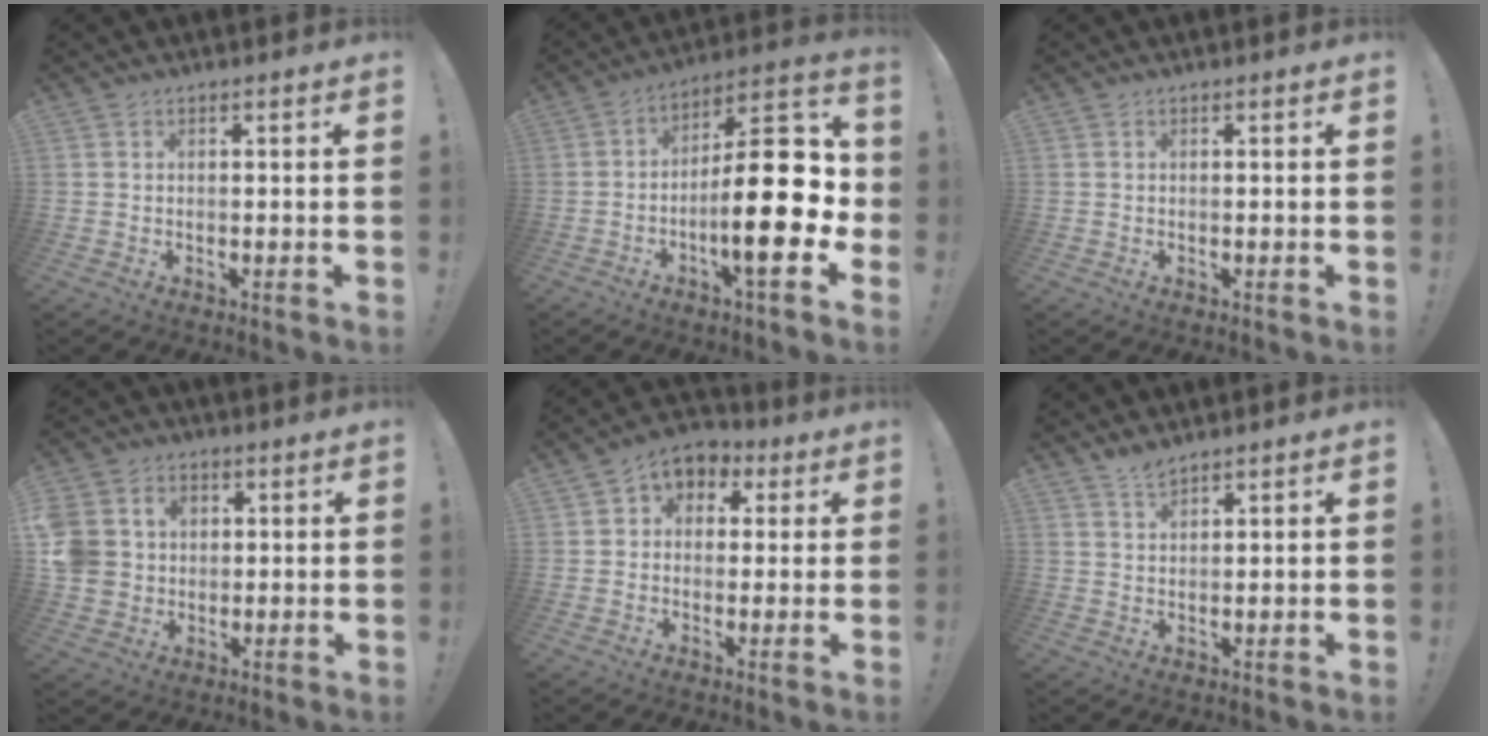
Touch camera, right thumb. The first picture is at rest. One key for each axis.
{"total": 23.3, "fx": -3.5, "fy": 7.2, "fz": 21.9, "tx": -0.342, "ty": 0.024, "tz": -0.051}
{"total": 0.0}
{"total": 9.5, "fx": 1.5, "fy": 8.8, "fz": 3.2, "tx": -0.066, "ty": -0.004, "tz": 0.033}
{"total": 5.5, "fx": 0.4, "fy": 5.0, "fz": 2.3, "tx": -0.026, "ty": 0.005, "tz": 0.013}
{"total": 3.2, "fx": 3.0, "fy": 0.7, "fz": 1.0, "tx": -0.008, "ty": -0.021, "tz": 0.052}